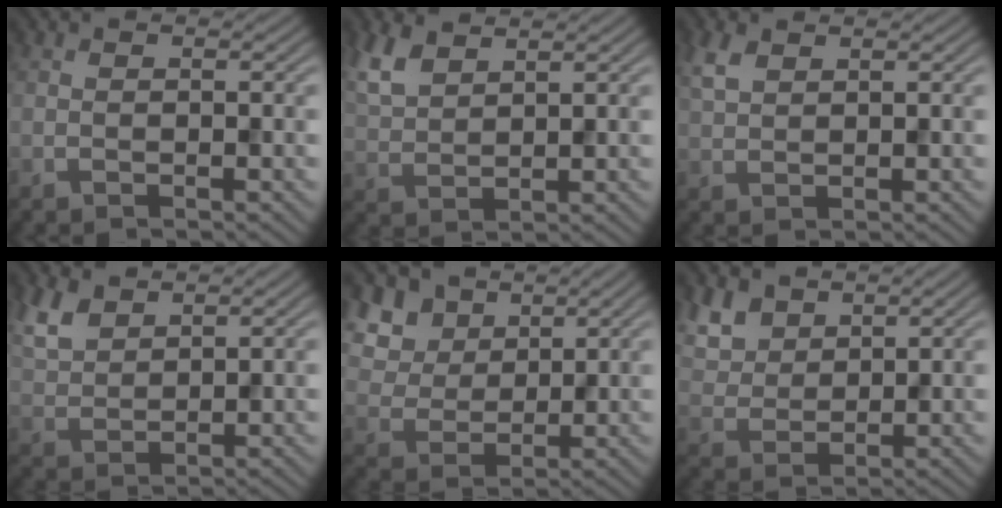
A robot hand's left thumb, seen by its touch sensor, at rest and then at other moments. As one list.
[{"total": 5.3, "force": [3.5, 2.4, 3.2], "torque": [-0.089, 0.006, 0.078]}, {"total": 2.7, "force": [1.6, 1.4, 1.8], "torque": [-0.050, 0.006, 0.036]}, {"total": 5.4, "force": [3.6, 2.6, 3.1], "torque": [-0.085, 0.004, 0.081]}, {"total": 8.0, "force": [4.4, 5.6, 3.7], "torque": [-0.130, -0.005, 0.092]}, {"total": 6.1, "force": [3.8, 3.7, 3.0], "torque": [-0.086, -0.001, 0.080]}]